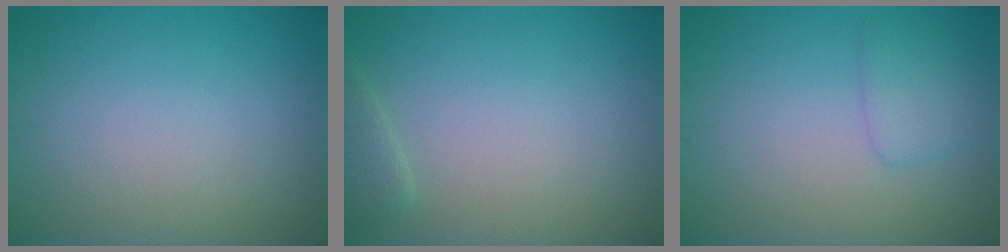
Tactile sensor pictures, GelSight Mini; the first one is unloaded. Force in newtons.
{"total": 1.5, "press": 1.5, "slide": 0.1}
{"total": 1.8, "press": 1.8, "slide": 0.1}